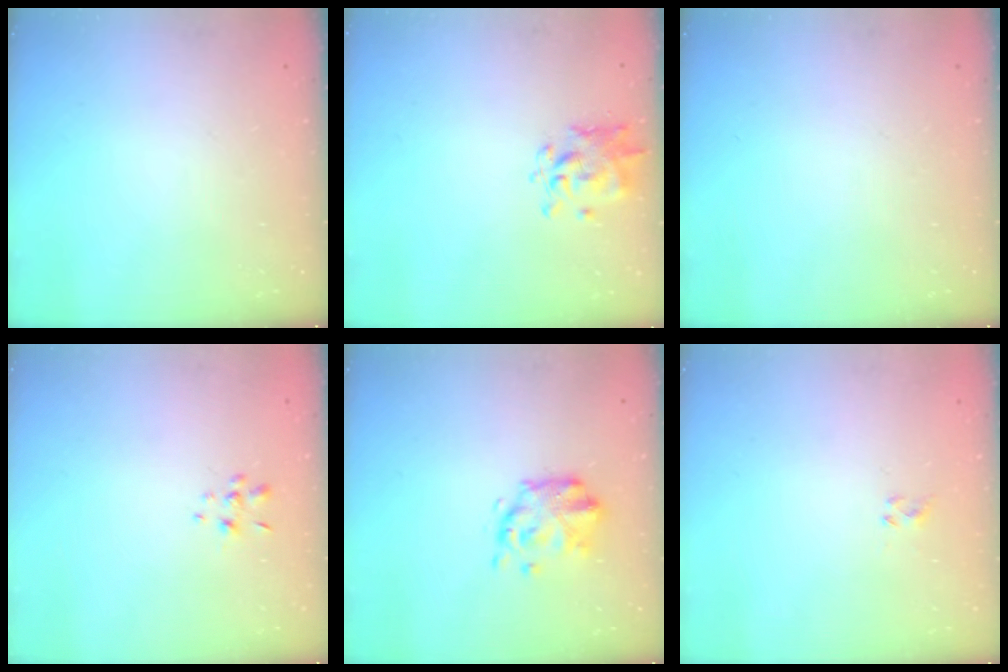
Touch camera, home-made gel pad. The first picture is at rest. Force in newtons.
{"total": 1.3, "press": 1.2, "slide": 0.4}
{"total": 0.0}
{"total": 1.3, "press": 1.2, "slide": 0.5}
{"total": 6.8, "press": 6.8, "slide": 0.6}
{"total": 2.2, "press": 2.1, "slide": 0.7}